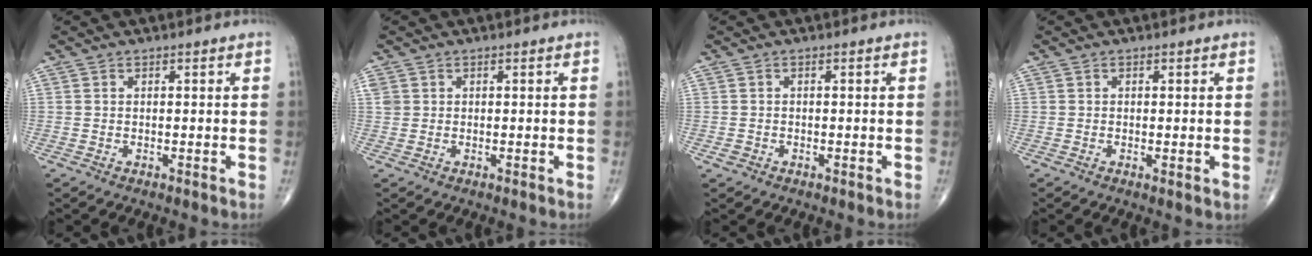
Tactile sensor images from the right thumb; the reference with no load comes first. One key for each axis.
{"total": 1.9, "fx": 0.5, "fy": 1.6, "fz": 0.8, "tx": -0.014, "ty": 0.006, "tz": 0.015}
{"total": 1.0, "fx": -0.5, "fy": 0.8, "fz": 0.3, "tx": -0.003, "ty": 0.005, "tz": -0.008}
{"total": 1.1, "fx": -0.1, "fy": 0.3, "fz": 1.0, "tx": -0.019, "ty": -0.005, "tz": -0.003}